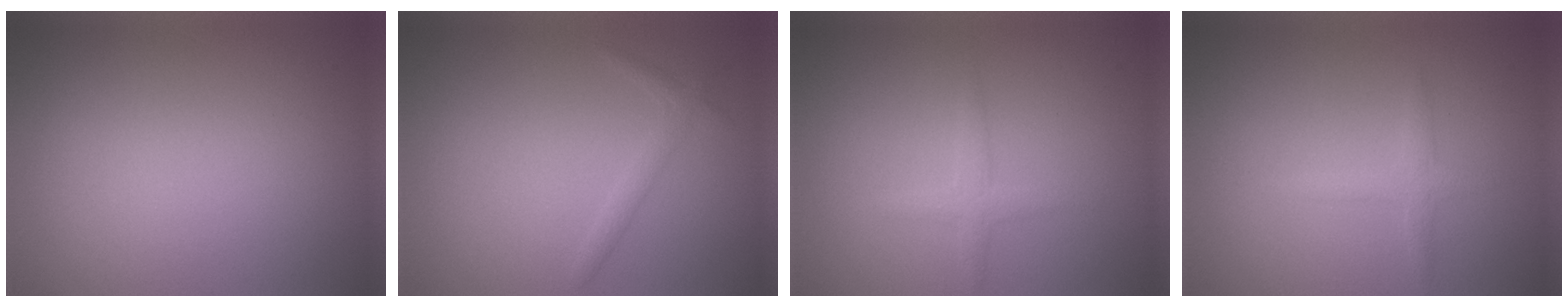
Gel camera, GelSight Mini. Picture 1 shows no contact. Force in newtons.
{"total": 1.1, "press": 1.1, "slide": 0.0}
{"total": 1.4, "press": 1.4, "slide": 0.1}
{"total": 1.5, "press": 1.5, "slide": 0.1}